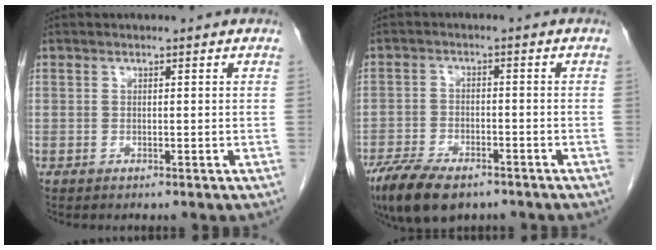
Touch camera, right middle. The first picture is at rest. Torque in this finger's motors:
{"motor_torque": [1.17, -0.97, 0.26, 0.10]}